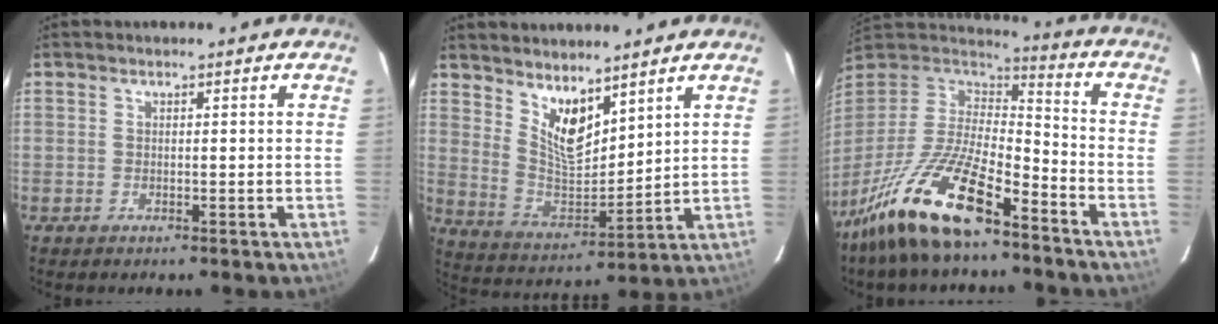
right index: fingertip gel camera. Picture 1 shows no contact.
{"total": 9.6, "force": [6.4, 3.7, 6.1], "torque": [-0.105, -0.013, 0.131]}
{"total": 20.0, "force": [-13.6, 6.1, 13.4], "torque": [-0.272, -0.030, -0.250]}